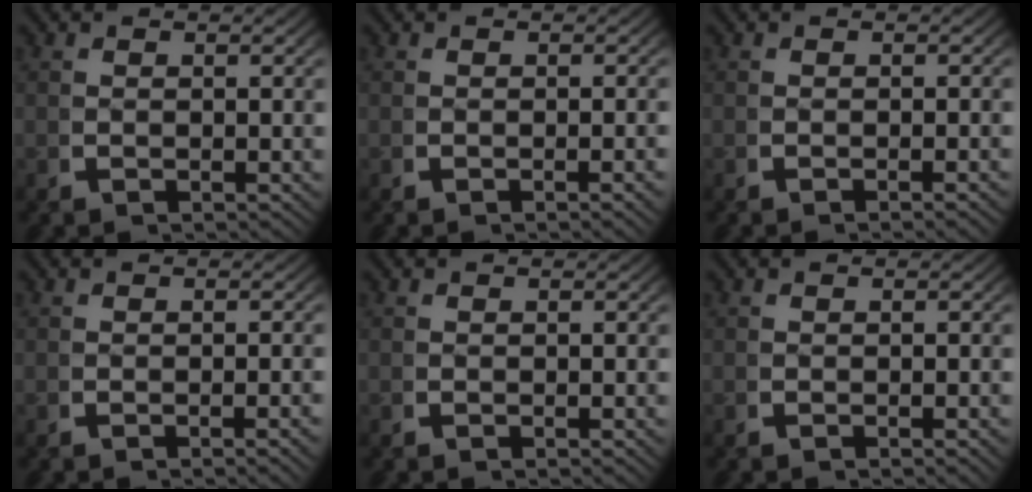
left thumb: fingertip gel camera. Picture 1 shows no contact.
{"total": 0.9, "force": [-0.3, -0.1, 0.8], "torque": [-0.016, 0.006, -0.006]}
{"total": 1.2, "force": [-0.9, -0.1, 0.9], "torque": [-0.011, 0.009, -0.016]}
{"total": 1.2, "force": [-0.4, -0.1, 1.1], "torque": [-0.018, 0.008, -0.009]}
{"total": 0.0}
{"total": 0.6, "force": [-0.3, -0.1, 0.6], "torque": [-0.008, 0.005, -0.006]}